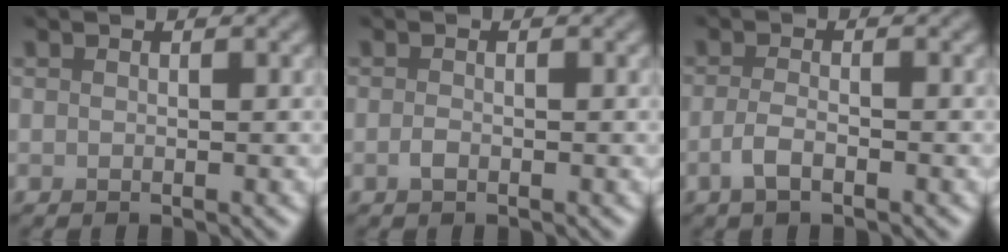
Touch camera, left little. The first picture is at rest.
{"total": 0.8, "force": [-0.4, 0.4, 0.6], "torque": [-0.015, -0.001, -0.008]}
{"total": 2.0, "force": [-0.9, 0.7, 1.6], "torque": [-0.034, 0.001, -0.022]}